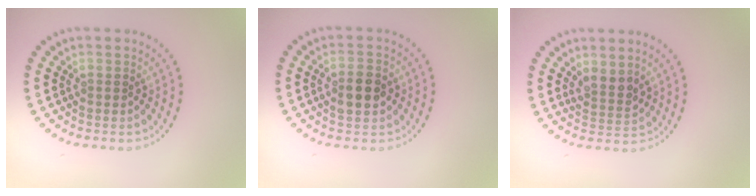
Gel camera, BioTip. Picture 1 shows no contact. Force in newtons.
{"total": 2.8, "press": 2.8, "slide": 0.0}
{"total": 2.1, "press": 1.7, "slide": 1.2}